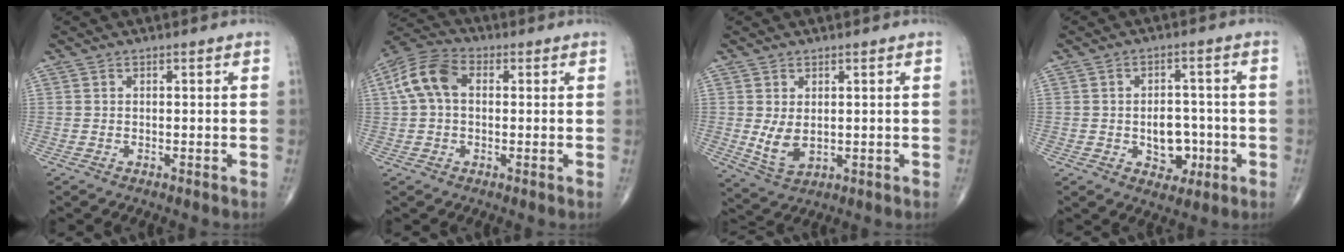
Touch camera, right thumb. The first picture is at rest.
{"total": 9.1, "force": [1.2, 6.0, 6.7], "torque": [-0.140, 0.029, 0.016]}
{"total": 5.1, "force": [0.3, 3.1, 4.0], "torque": [-0.072, -0.012, 0.019]}
{"total": 7.1, "force": [-1.6, 5.2, 4.7], "torque": [-0.029, 0.017, -0.015]}